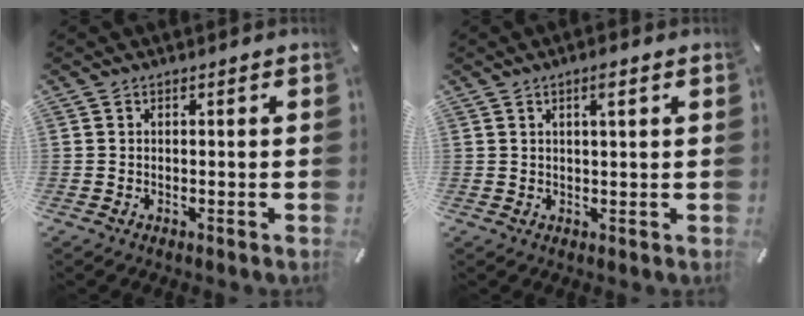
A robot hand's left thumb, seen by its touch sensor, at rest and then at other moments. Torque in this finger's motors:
{"motor_torque": [0.06, 0.00, -0.03, 0.00, 0.01]}